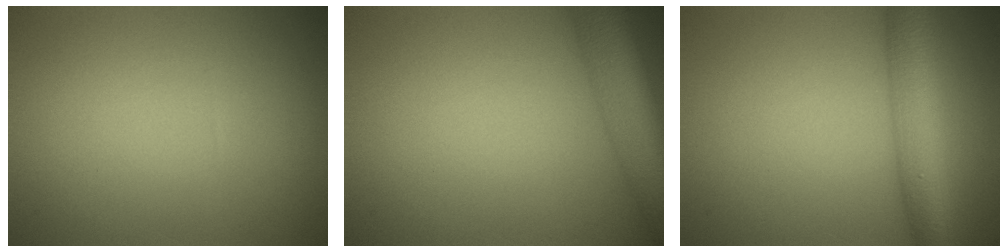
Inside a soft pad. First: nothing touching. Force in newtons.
{"total": 7.8, "press": 7.8, "slide": 0.4}
{"total": 5.7, "press": 5.7, "slide": 0.1}